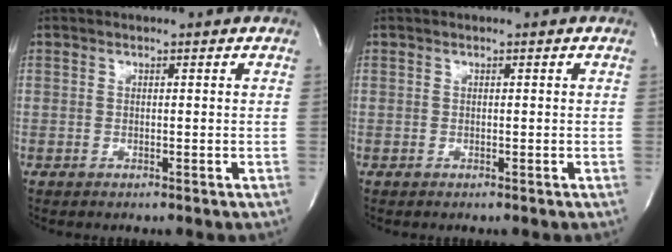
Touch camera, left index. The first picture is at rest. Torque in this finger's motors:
{"motor_torque": [0.02, -0.01, -0.01, -0.01]}